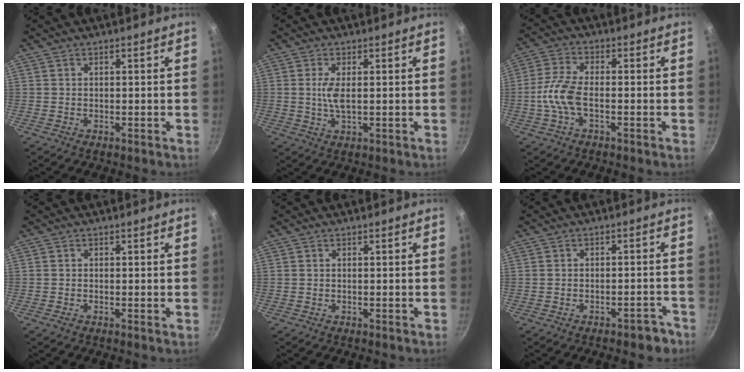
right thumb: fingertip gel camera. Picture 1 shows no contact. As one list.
[{"total": 3.9, "force": [0.4, 1.3, 3.6], "torque": [-0.081, -0.002, 0.007]}, {"total": 6.8, "force": [-1.8, 2.8, 5.9], "torque": [-0.132, 0.020, -0.046]}, {"total": 0.6, "force": [-0.3, 0.2, 0.5], "torque": [-0.011, 0.000, -0.010]}, {"total": 0.0}, {"total": 3.9, "force": [-2.8, 1.8, 2.0], "torque": [-0.008, 0.042, -0.016]}]